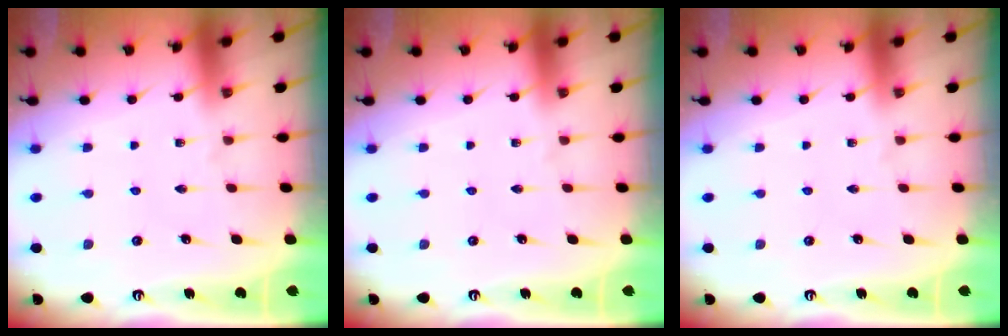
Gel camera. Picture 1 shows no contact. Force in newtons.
{"total": 0.0}
{"total": 0.0}